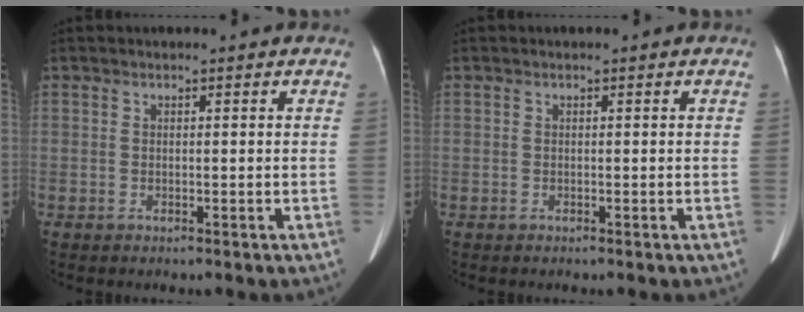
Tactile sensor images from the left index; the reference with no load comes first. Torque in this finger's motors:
{"motor_torque": [0.00, 0.00, 0.00, 0.00]}